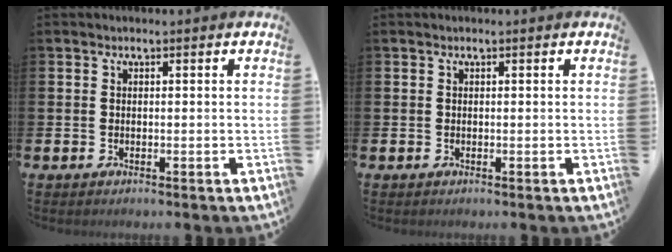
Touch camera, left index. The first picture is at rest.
{"total": 0.0}